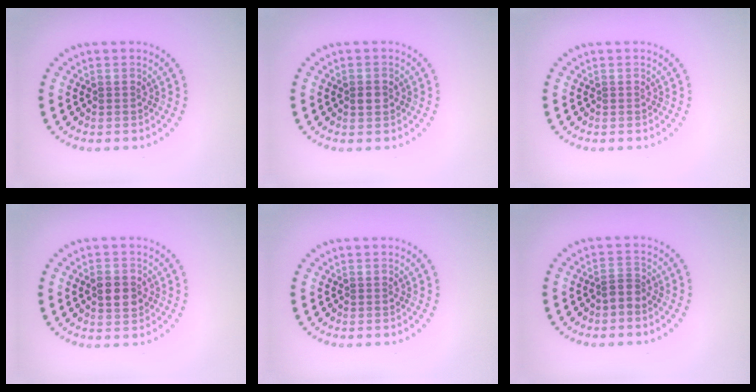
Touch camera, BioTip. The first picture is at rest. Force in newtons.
{"total": 1.5, "press": 1.5, "slide": 0.1}
{"total": 0.0}
{"total": 2.8, "press": 2.8, "slide": 0.2}
{"total": 0.0}
{"total": 1.5, "press": 0.9, "slide": 1.1}